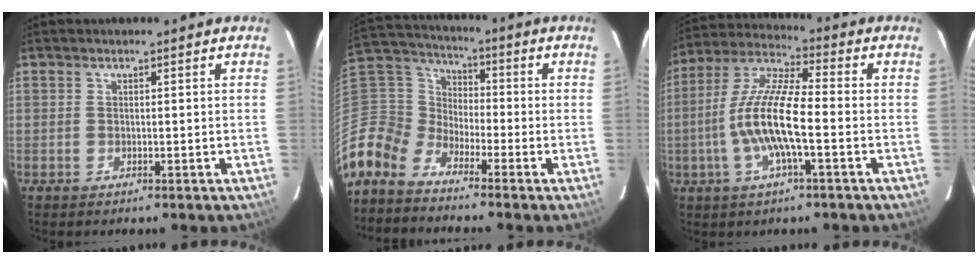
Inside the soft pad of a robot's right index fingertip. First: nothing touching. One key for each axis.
{"total": 9.7, "fx": -7.5, "fy": 5.9, "fz": 1.9, "tx": -0.067, "ty": 0.029, "tz": -0.185}
{"total": 13.3, "fx": -2.8, "fy": 2.6, "fz": 12.8, "tx": -0.260, "ty": 0.003, "tz": -0.058}